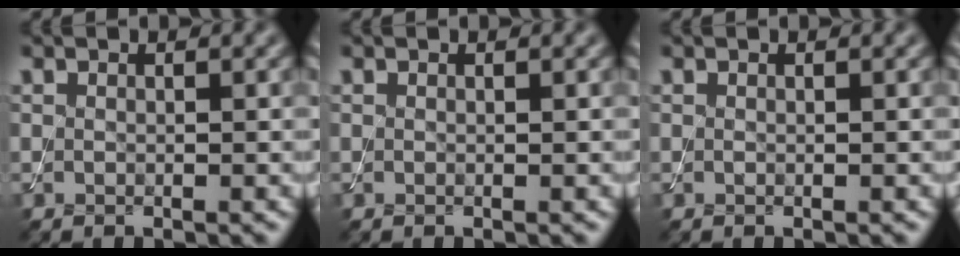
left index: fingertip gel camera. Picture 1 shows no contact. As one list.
[{"total": 0.0}, {"total": 0.0}]